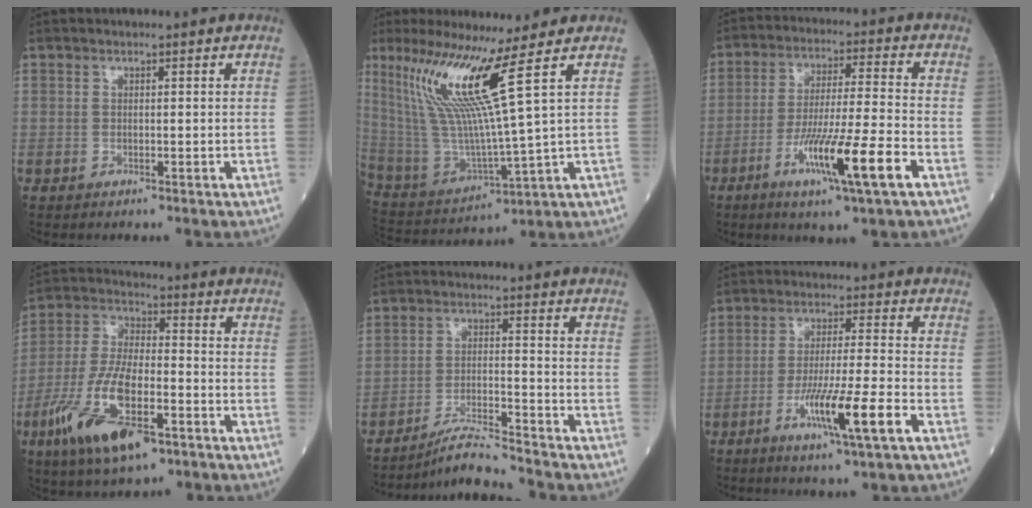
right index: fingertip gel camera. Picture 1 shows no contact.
{"total": 14.5, "force": [7.5, -2.5, 12.2], "torque": [-0.247, -0.018, 0.146]}
{"total": 12.9, "force": [-5.7, -0.3, 11.6], "torque": [-0.212, -0.018, -0.101]}
{"total": 15.5, "force": [-7.4, 5.0, 12.6], "torque": [-0.262, -0.012, -0.130]}
{"total": 7.1, "force": [-6.6, -1.0, 2.2], "torque": [-0.042, -0.017, -0.119]}
{"total": 10.6, "force": [-4.6, -0.5, 9.5], "torque": [-0.174, -0.014, -0.083]}